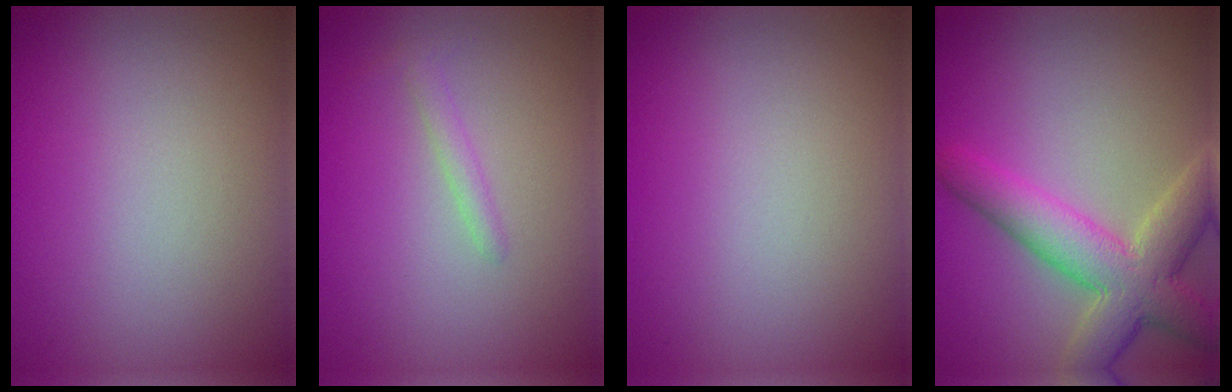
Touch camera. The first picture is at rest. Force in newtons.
{"total": 1.1, "press": 1.1, "slide": 0.1}
{"total": 0.0}
{"total": 6.9, "press": 6.9, "slide": 0.5}